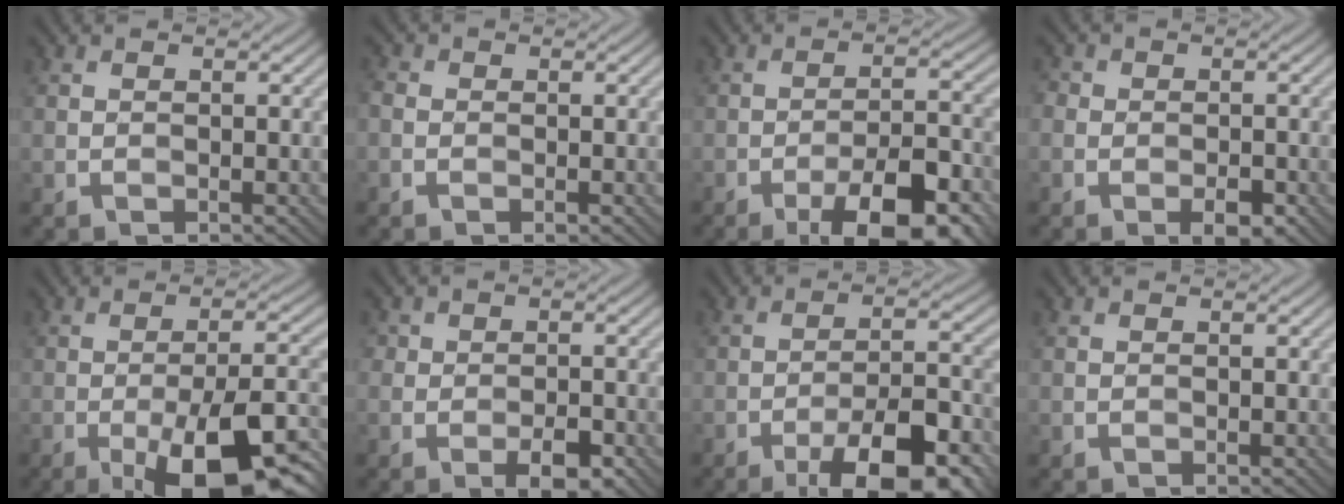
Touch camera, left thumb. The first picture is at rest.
{"total": 1.9, "force": [-0.8, 1.4, 0.9], "torque": [-0.022, -0.002, -0.021]}
{"total": 11.1, "force": [-6.4, 3.4, 8.4], "torque": [-0.128, 0.007, -0.100]}
{"total": 4.0, "force": [-1.6, 2.8, 2.3], "torque": [-0.025, -0.008, -0.030]}
{"total": 14.7, "force": [-6.8, 4.5, 12.2], "torque": [-0.174, 0.002, -0.108]}
{"total": 4.5, "force": [-1.7, 2.8, 3.1], "torque": [-0.034, -0.002, -0.033]}
{"total": 12.3, "force": [-7.1, 3.8, 9.3], "torque": [-0.139, 0.010, -0.115]}
{"total": 0.0}